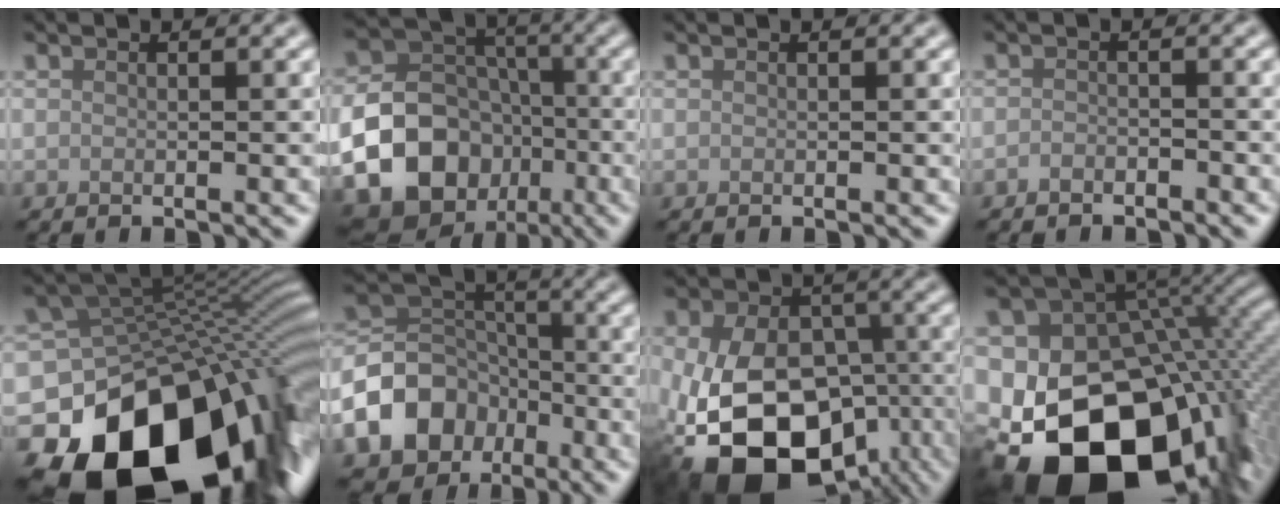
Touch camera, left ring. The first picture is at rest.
{"total": 20.6, "force": [-7.5, 17.5, 7.9], "torque": [-0.176, -0.068, -0.136]}
{"total": 0.0}
{"total": 1.2, "force": [-1.0, 0.5, 0.3], "torque": [-0.003, 0.001, -0.021]}
{"total": 19.4, "force": [-9.5, 12.3, 11.7], "torque": [-0.212, -0.024, -0.152]}
{"total": 10.6, "force": [-5.1, 8.1, 4.4], "torque": [-0.099, -0.001, -0.101]}
{"total": 16.3, "force": [-5.2, 11.0, 10.9], "torque": [-0.190, -0.030, -0.078]}
{"total": 20.1, "force": [-8.1, 13.3, 12.6], "torque": [-0.229, -0.024, -0.123]}